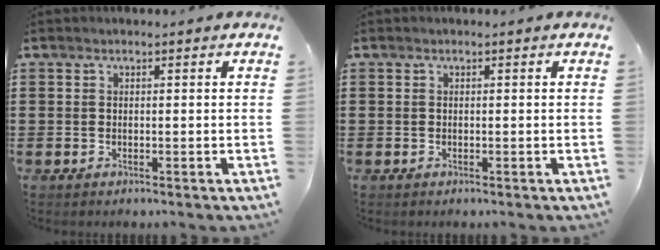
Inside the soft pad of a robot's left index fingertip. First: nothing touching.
{"total": 0.0}